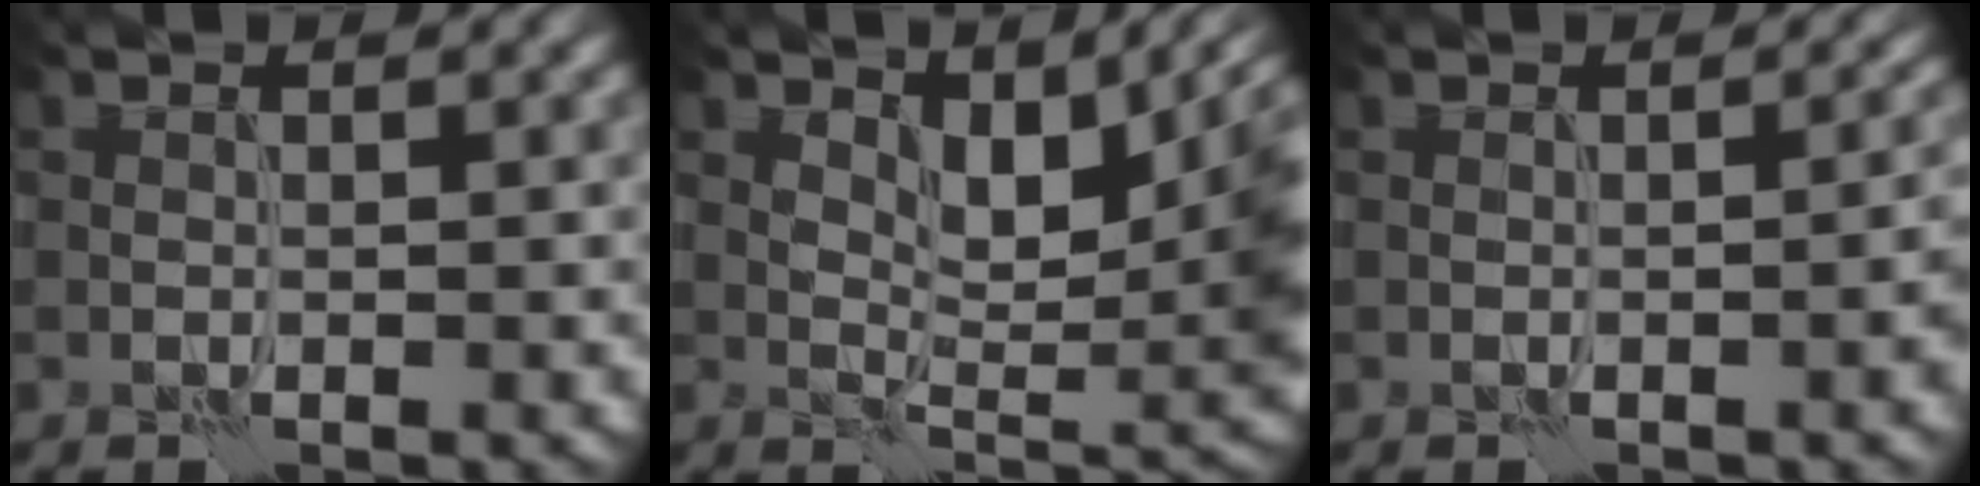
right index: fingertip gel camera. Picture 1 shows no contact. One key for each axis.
{"total": 9.1, "fx": 2.7, "fy": 3.7, "fz": 7.9, "tx": -0.120, "ty": -0.005, "tz": 0.045}
{"total": 4.0, "fx": -0.6, "fy": 1.5, "fz": 3.7, "tx": -0.030, "ty": 0.004, "tz": -0.002}